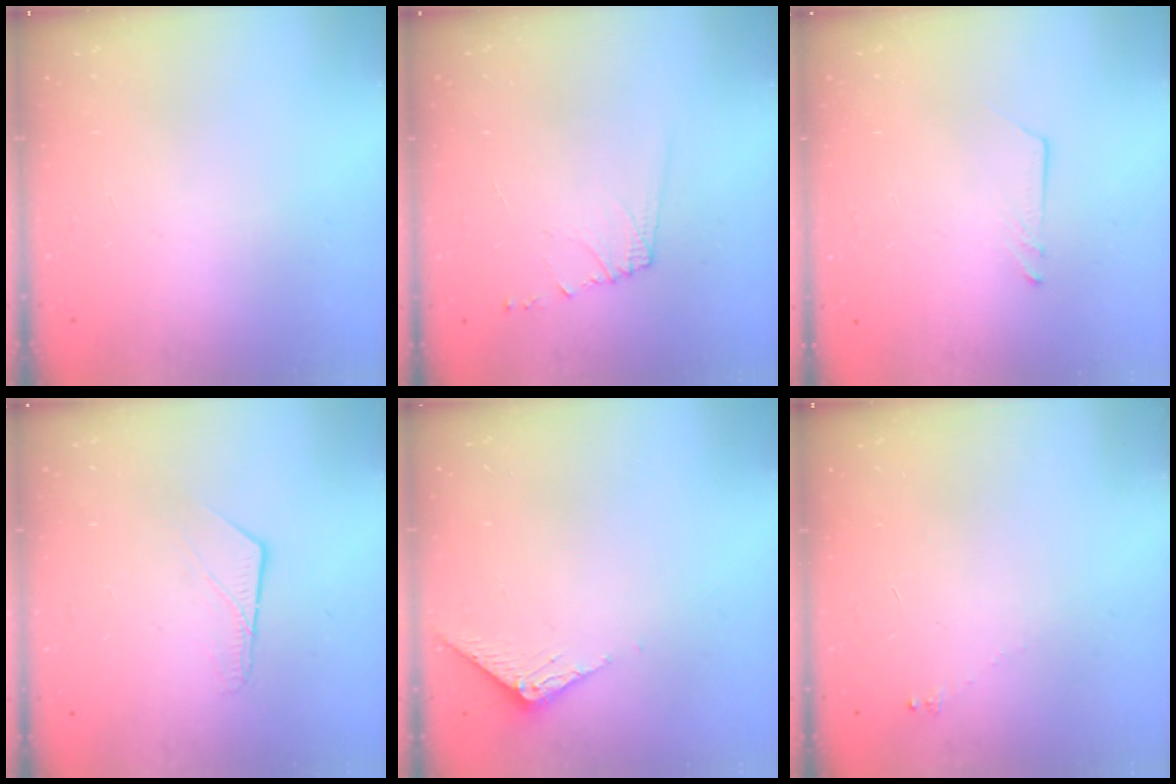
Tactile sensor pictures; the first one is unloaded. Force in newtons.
{"total": 5.8, "press": 5.8, "slide": 0.6}
{"total": 1.2, "press": 1.2, "slide": 0.1}
{"total": 6.6, "press": 6.5, "slide": 0.5}
{"total": 3.4, "press": 3.4, "slide": 0.2}
{"total": 1.7, "press": 1.6, "slide": 0.2}